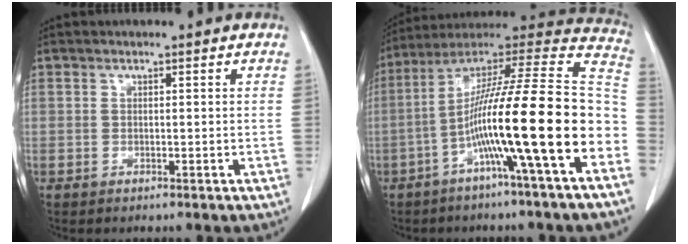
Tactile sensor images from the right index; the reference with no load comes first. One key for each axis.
{"total": 22.7, "fx": -6.8, "fy": -0.4, "fz": 21.6, "tx": -0.323, "ty": 0.007, "tz": -0.126}